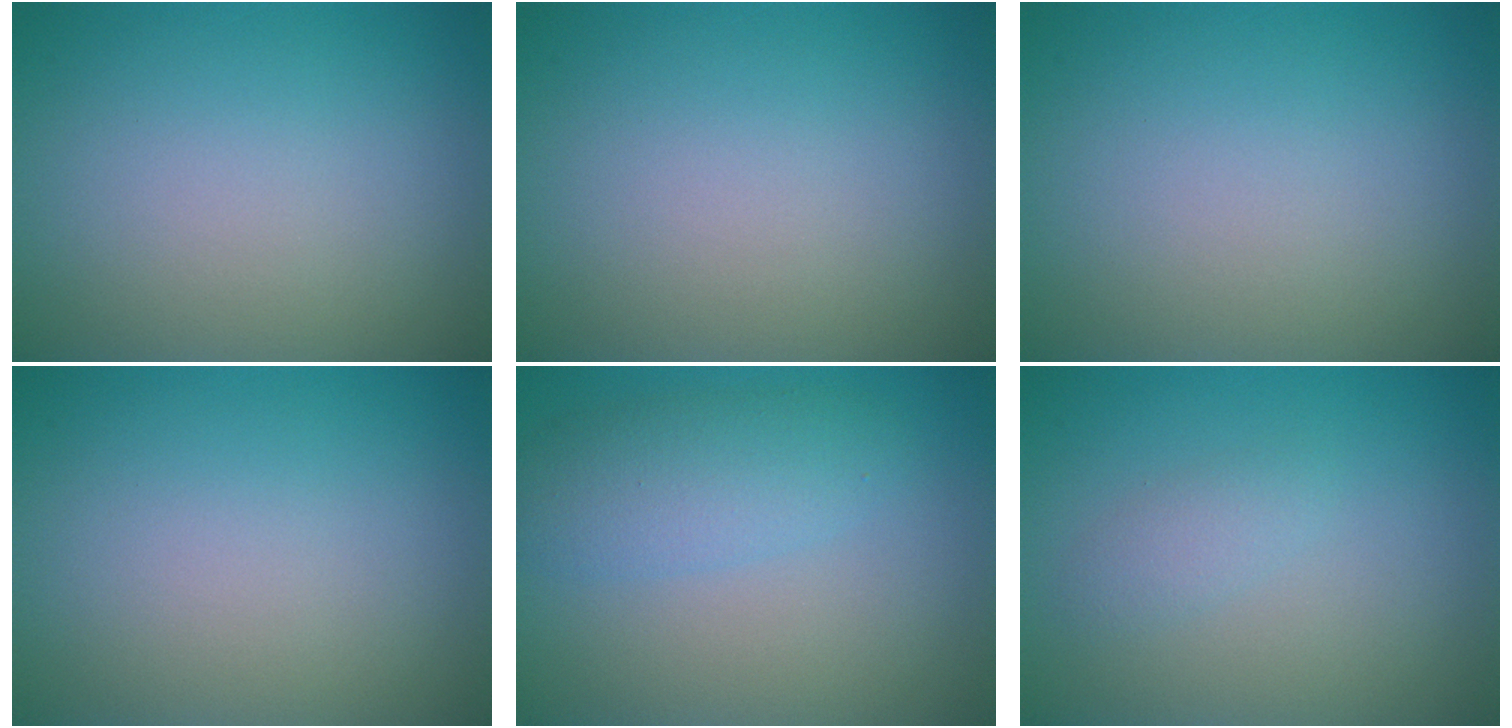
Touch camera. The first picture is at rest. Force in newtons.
{"total": 0.0}
{"total": 0.0}
{"total": 0.0}
{"total": 2.2, "press": 2.2, "slide": 0.1}
{"total": 1.2, "press": 1.2, "slide": 0.1}